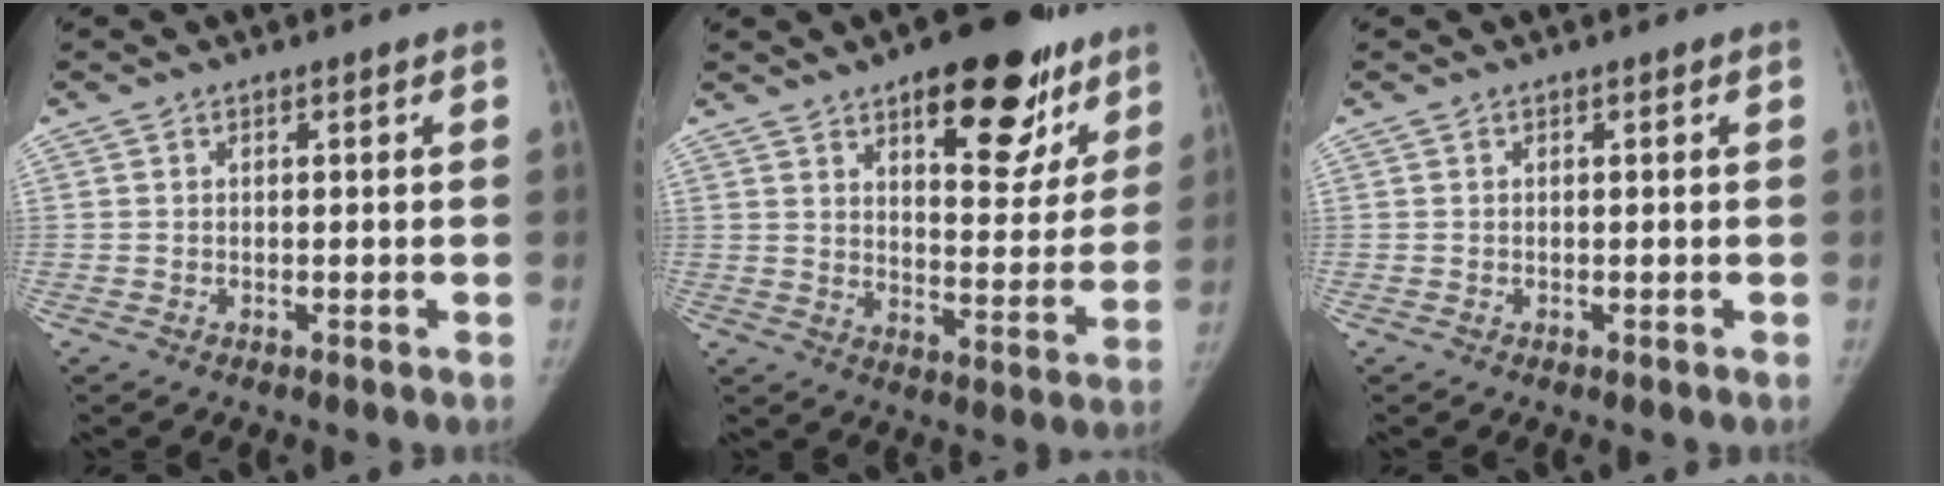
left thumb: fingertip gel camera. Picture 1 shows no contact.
{"total": 20.3, "force": [11.9, 8.9, 13.8], "torque": [-0.126, -0.051, 0.169]}
{"total": 0.0}